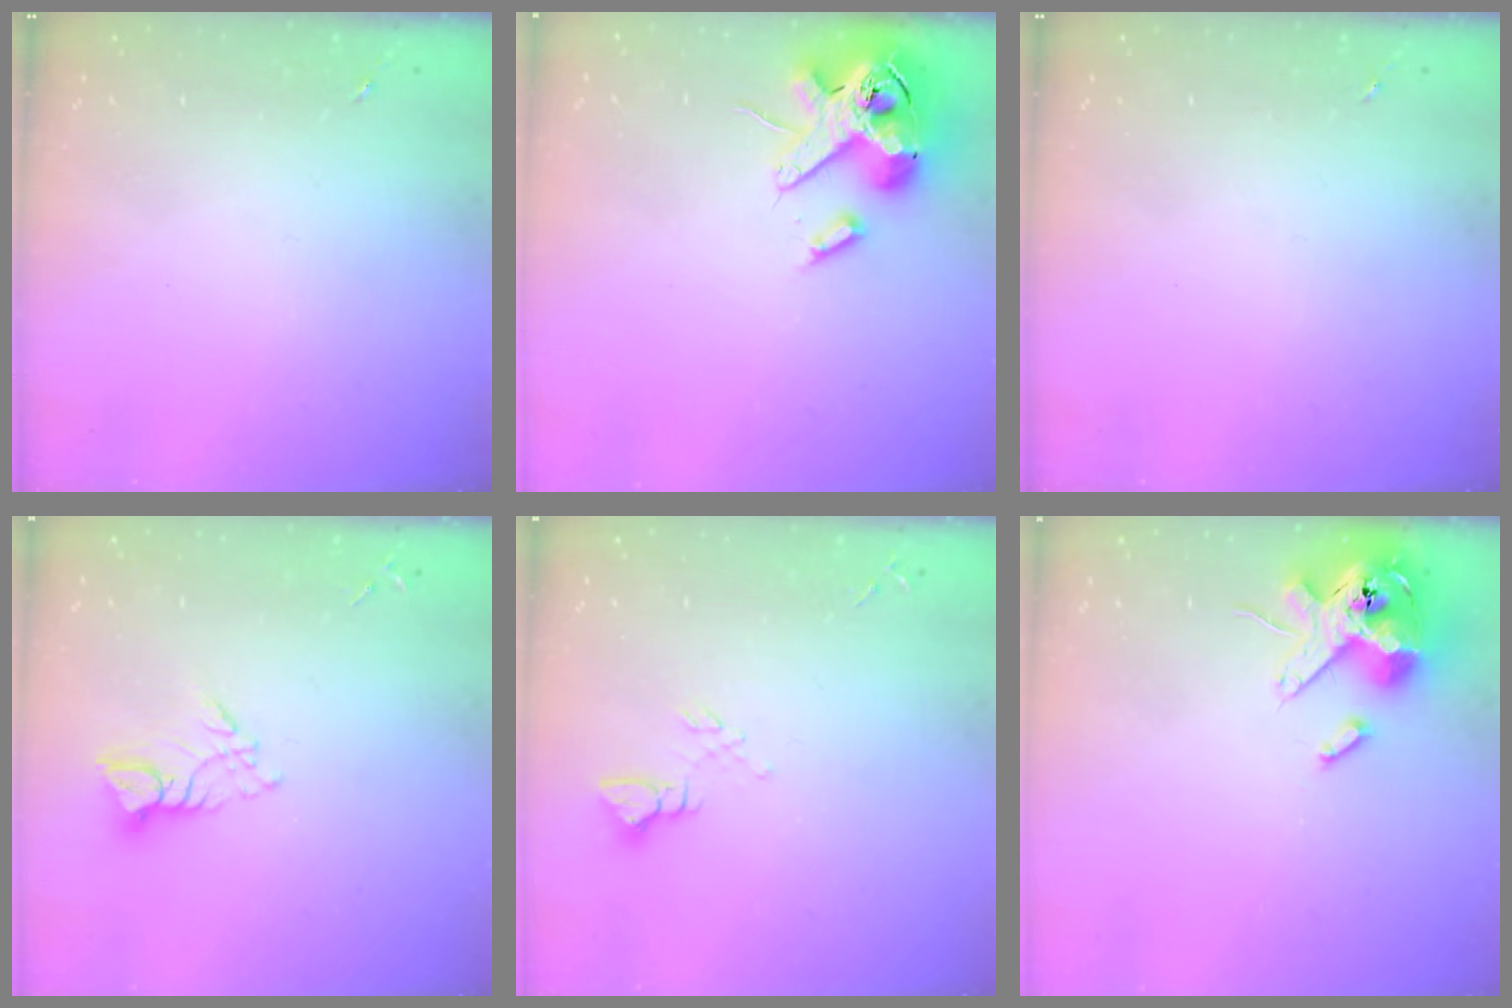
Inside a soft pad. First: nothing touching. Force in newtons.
{"total": 16.3, "press": 16.1, "slide": 2.8}
{"total": 0.0}
{"total": 7.5, "press": 7.4, "slide": 0.6}
{"total": 4.3, "press": 4.3, "slide": 0.5}
{"total": 15.4, "press": 15.1, "slide": 3.2}